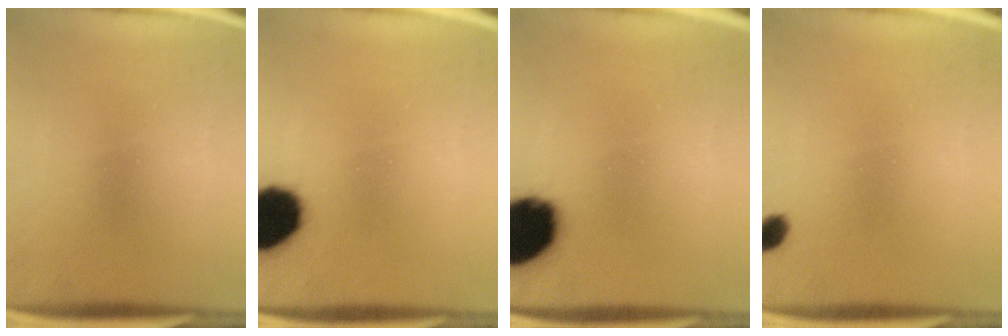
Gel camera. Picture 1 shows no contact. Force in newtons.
{"total": 15.1}
{"total": 19.1}
{"total": 2.3}